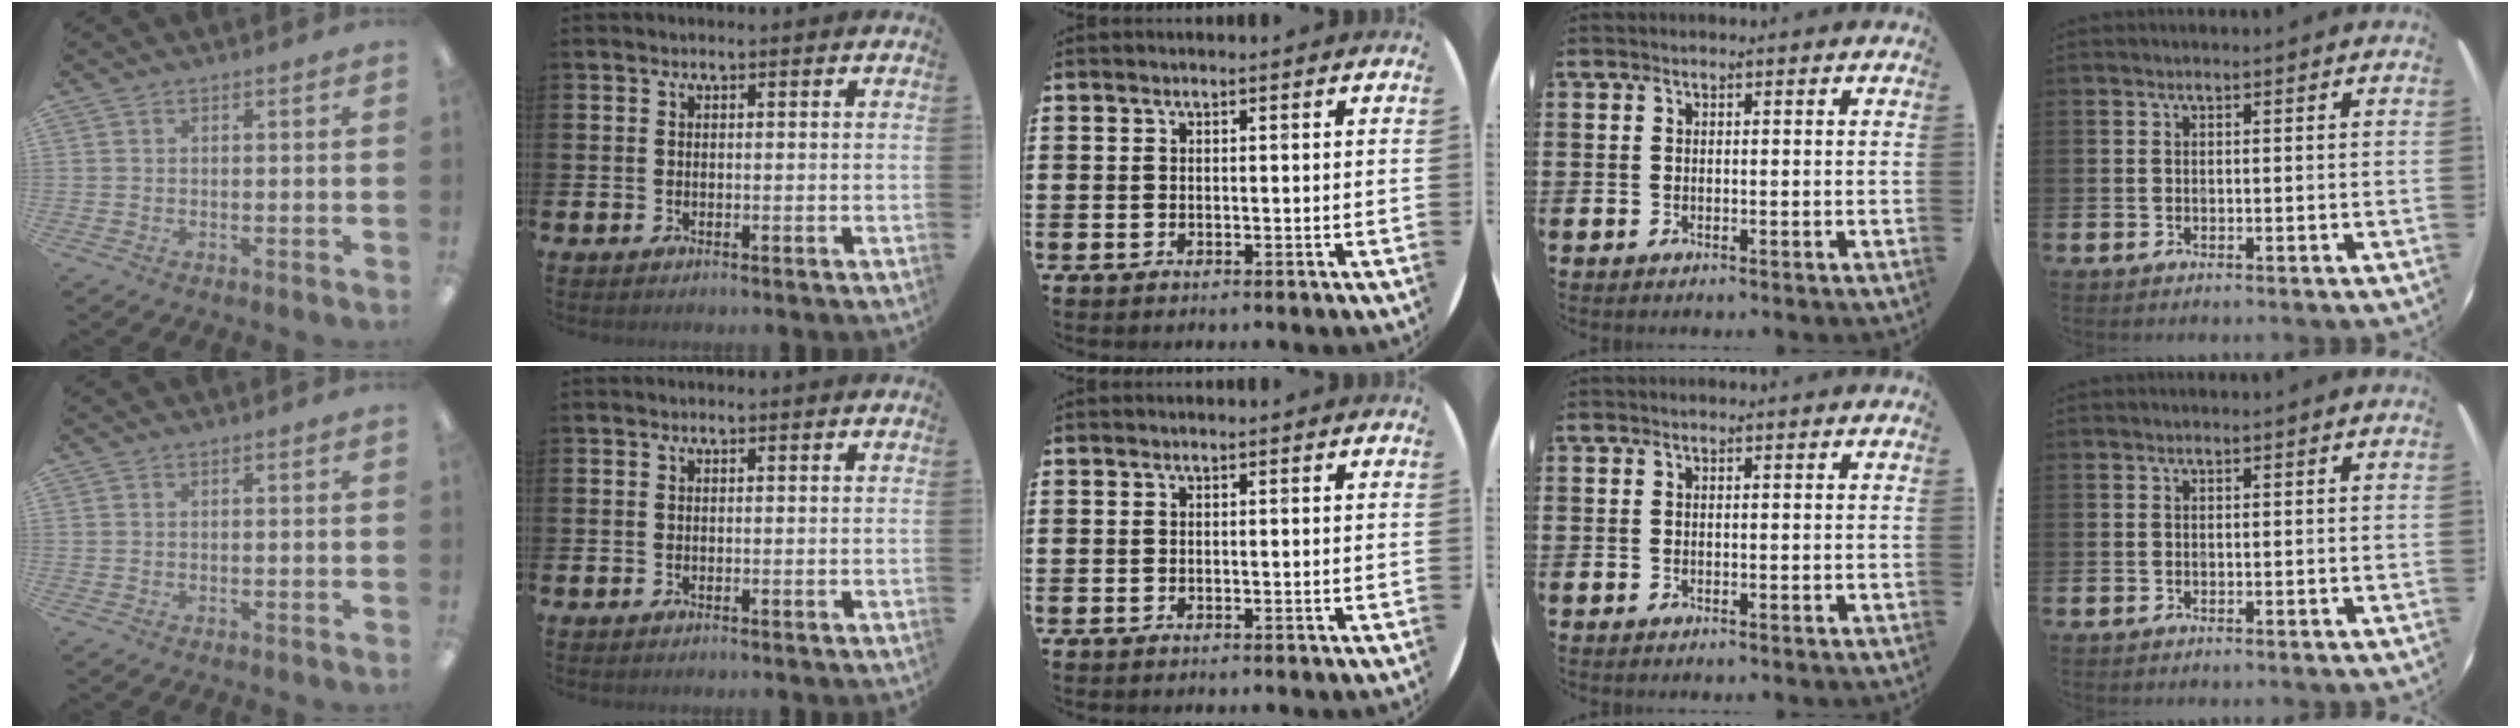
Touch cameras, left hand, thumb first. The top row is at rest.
{}